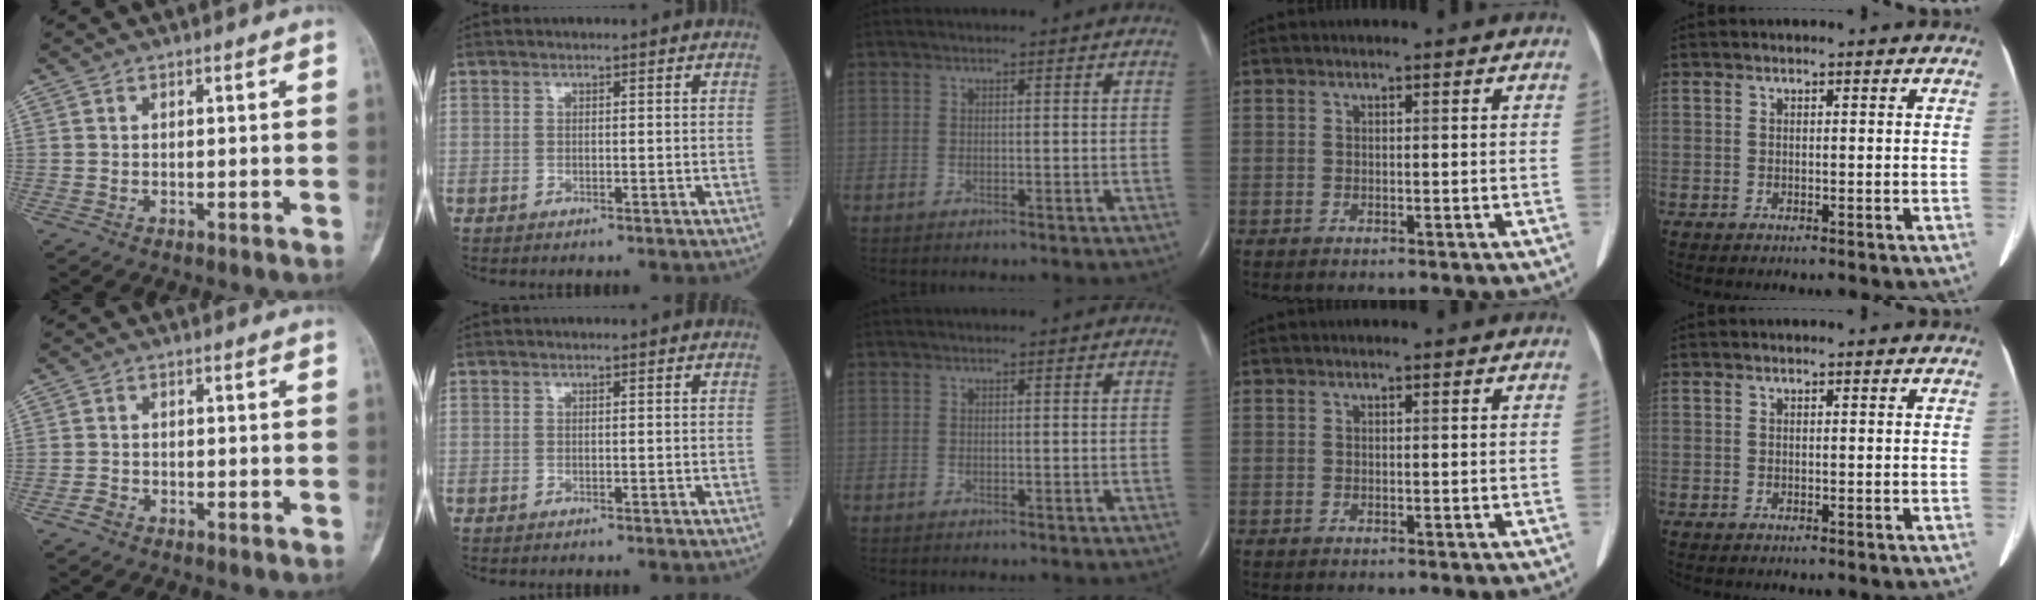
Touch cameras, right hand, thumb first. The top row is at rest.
{"thumb": {"total": 1.5, "force": [-1.0, 1.0, 0.4], "torque": [-0.007, 0.003, -0.024]}}